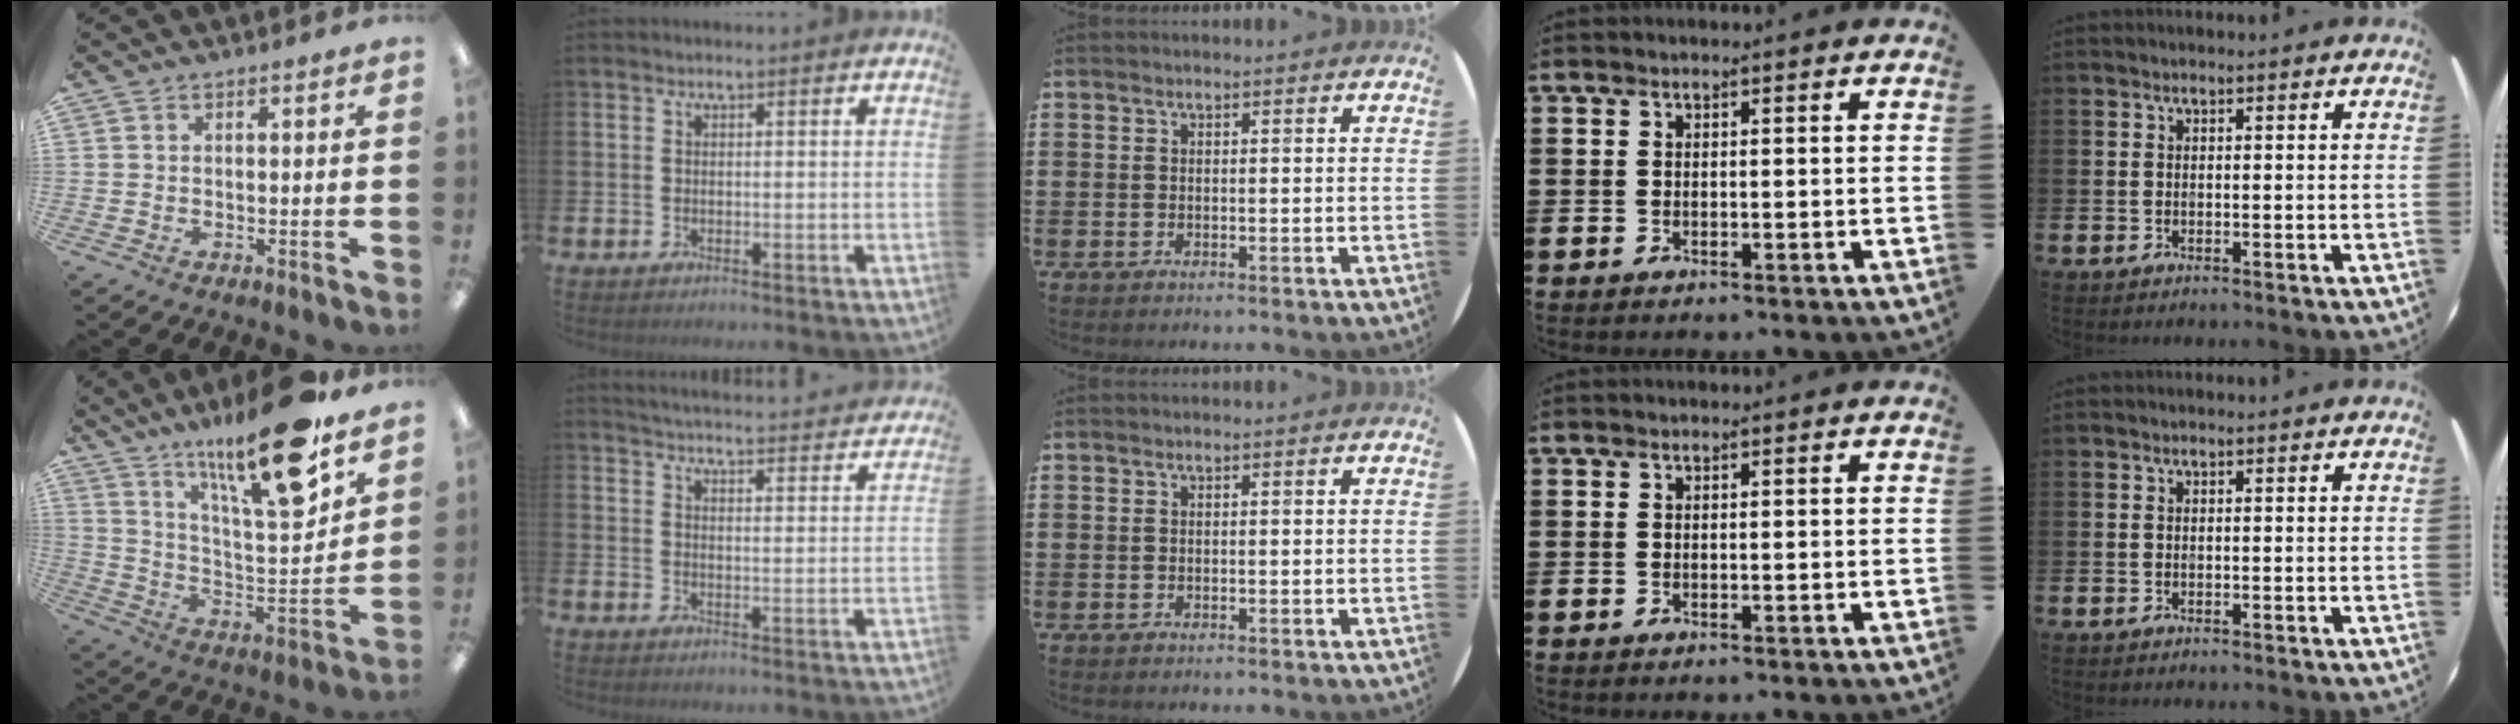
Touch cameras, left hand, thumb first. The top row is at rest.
{"thumb": {"total": 20.8, "force": [14.8, 4.3, 14.0], "torque": [-0.232, -0.093, 0.238]}, "index": {"total": 4.7, "force": [4.7, 0.1, 0.3], "torque": [-0.019, -0.040, 0.081]}}